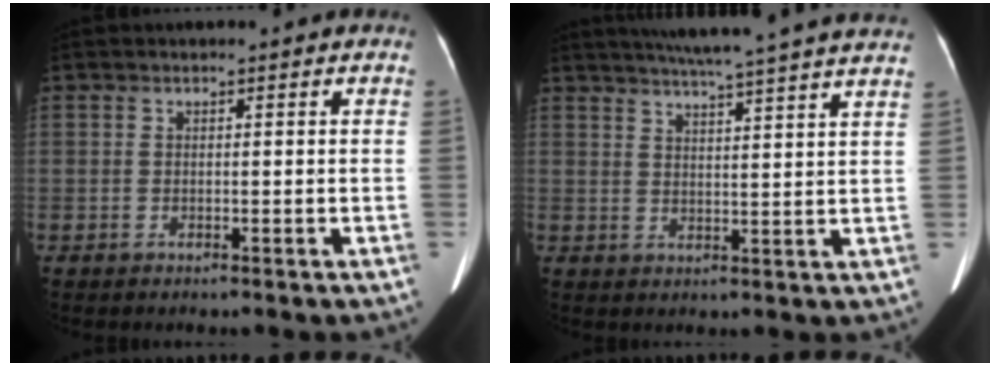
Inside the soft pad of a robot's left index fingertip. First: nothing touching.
{"total": 19.1, "force": [16.9, -0.9, 8.8], "torque": [-0.141, -0.006, 0.213]}